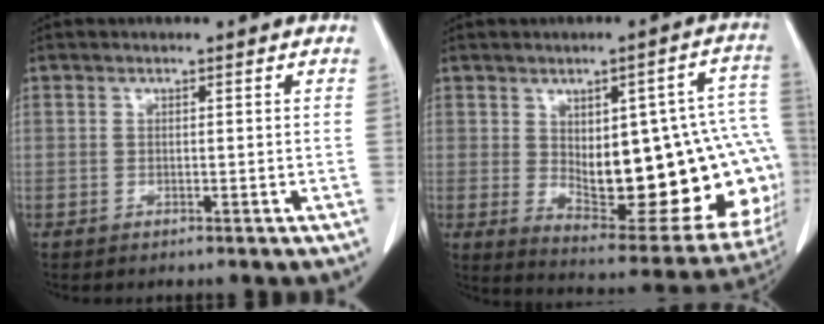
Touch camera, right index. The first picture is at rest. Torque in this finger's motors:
{"motor_torque": [2.02, -0.08, 0.38, 0.18]}